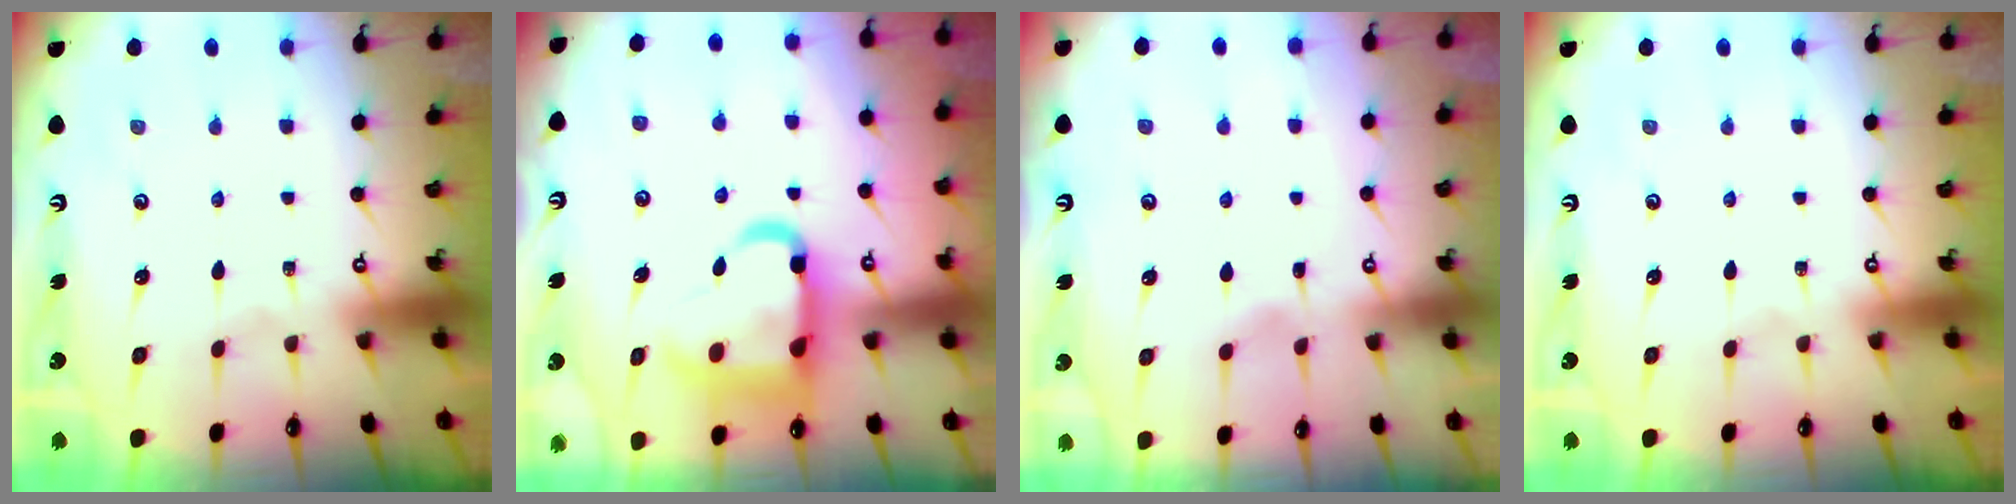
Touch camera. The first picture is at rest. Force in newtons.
{"total": 16.7, "press": 16.6, "slide": 2.0}
{"total": 2.1, "press": 2.1, "slide": 0.3}
{"total": 0.0}